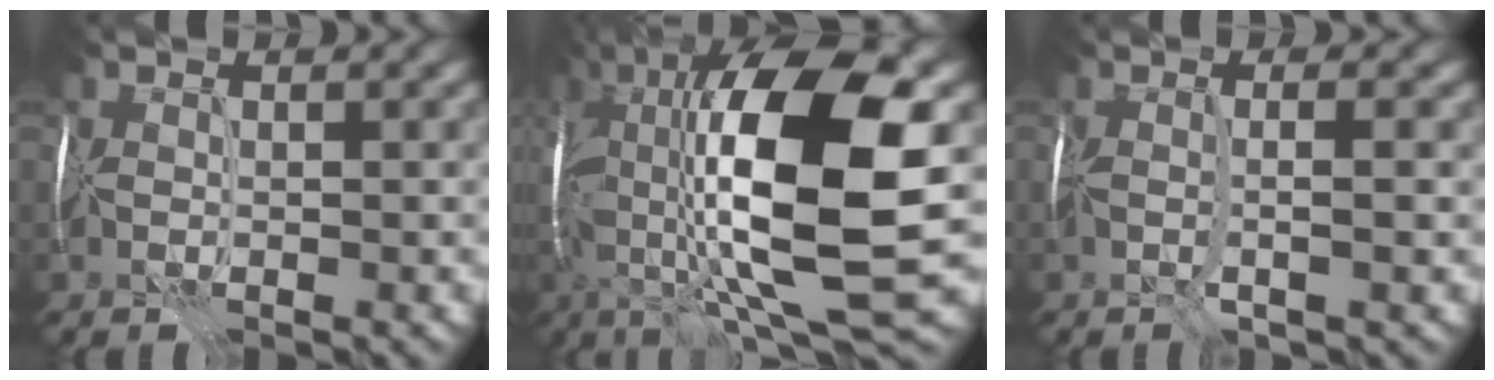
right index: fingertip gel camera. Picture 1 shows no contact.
{"total": 16.1, "force": [1.0, 5.4, 15.1], "torque": [-0.292, 0.006, 0.021]}
{"total": 1.7, "force": [-0.4, 0.0, 1.6], "torque": [-0.030, -0.003, -0.007]}